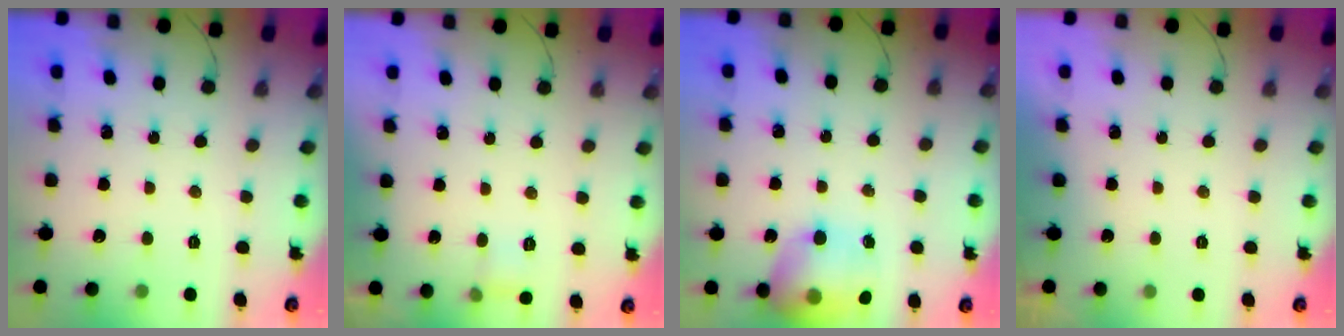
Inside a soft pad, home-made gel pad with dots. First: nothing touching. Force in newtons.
{"total": 5.4, "press": 5.1, "slide": 1.8}
{"total": 16.5, "press": 16.4, "slide": 1.6}
{"total": 0.0}